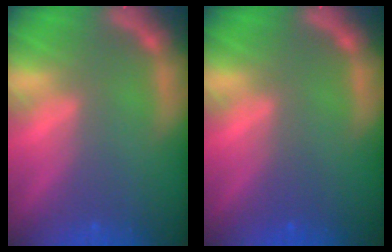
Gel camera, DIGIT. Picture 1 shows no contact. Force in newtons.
{"total": 0.9}